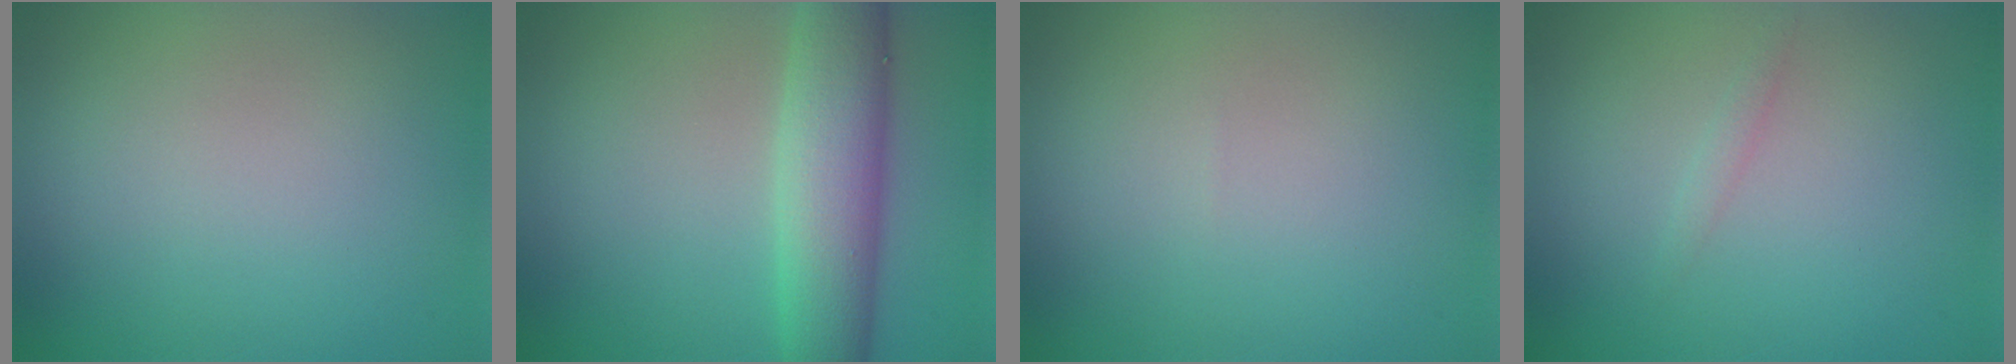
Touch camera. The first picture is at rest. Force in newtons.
{"total": 6.8, "press": 6.8, "slide": 0.3}
{"total": 0.0}
{"total": 0.7, "press": 0.7, "slide": 0.0}